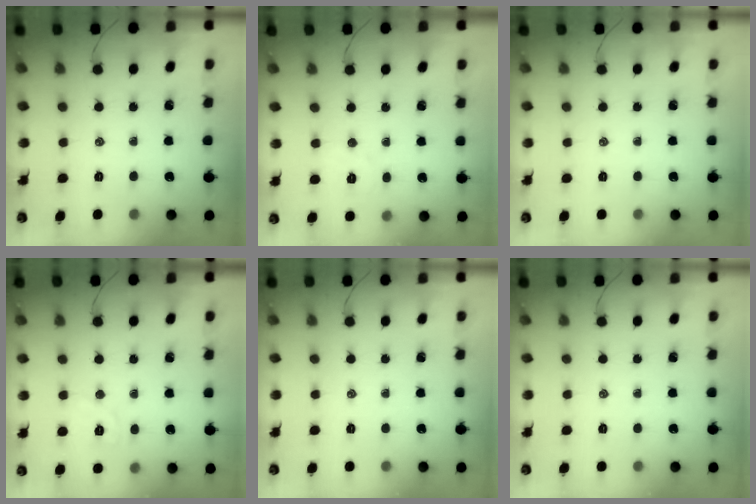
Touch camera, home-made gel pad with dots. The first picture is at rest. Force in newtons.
{"total": 4.4, "press": 4.3, "slide": 0.8}
{"total": 0.0}
{"total": 7.4, "press": 7.3, "slide": 1.2}
{"total": 0.0}
{"total": 0.0}